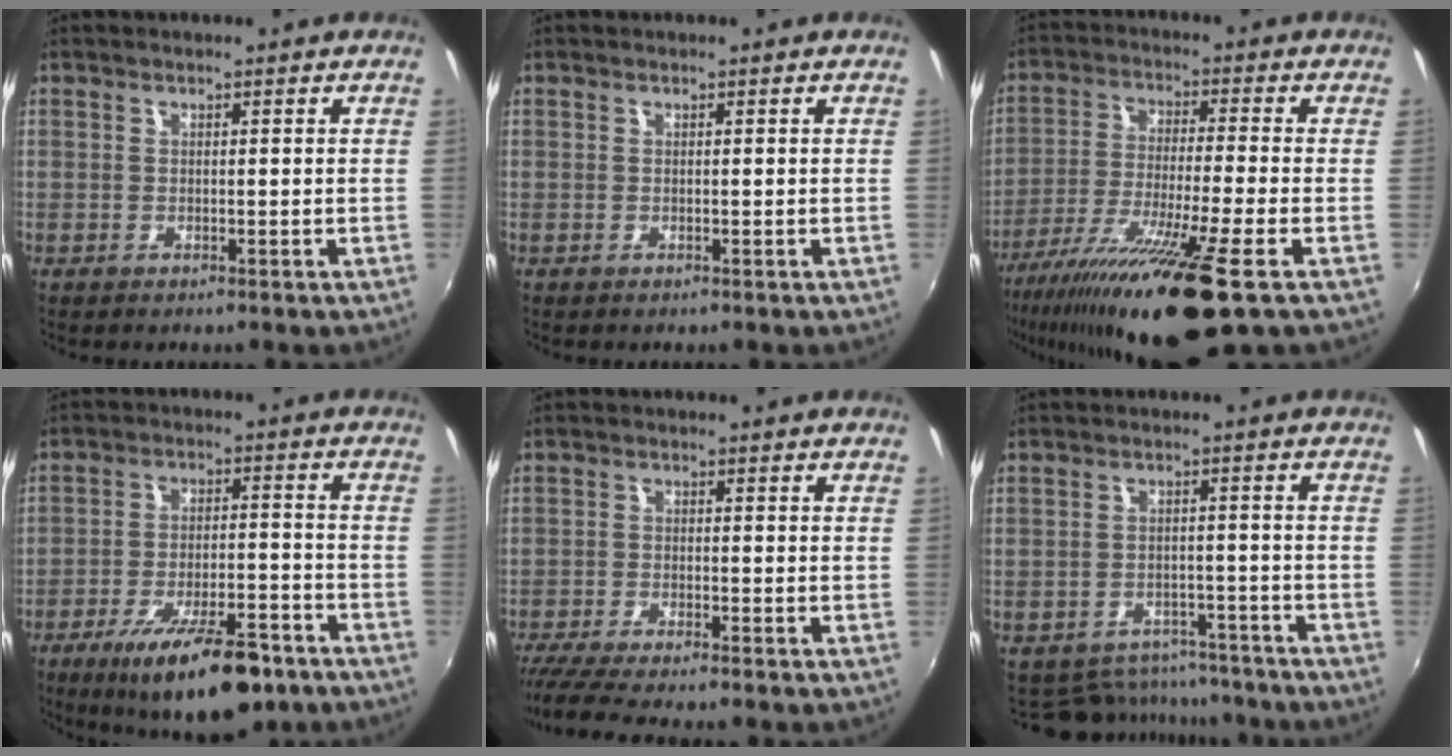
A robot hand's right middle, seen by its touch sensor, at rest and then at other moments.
{"total": 0.0}
{"total": 17.9, "force": [-11.7, -0.2, 13.5], "torque": [-0.269, -0.055, -0.200]}
{"total": 16.3, "force": [-10.9, 5.0, 11.1], "torque": [-0.191, -0.017, -0.160]}
{"total": 7.6, "force": [-6.8, -0.4, 3.5], "torque": [-0.091, -0.031, -0.118]}
{"total": 10.3, "force": [-9.0, 4.7, 1.9], "torque": [-0.051, 0.016, -0.113]}